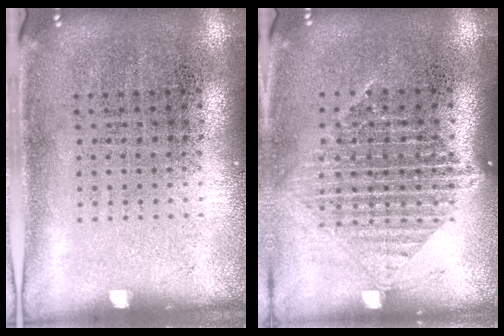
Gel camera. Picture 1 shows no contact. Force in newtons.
{"total": 1.4, "press": 1.3, "slide": 0.6}